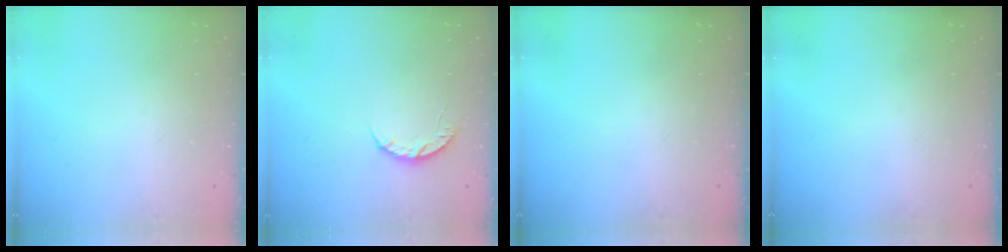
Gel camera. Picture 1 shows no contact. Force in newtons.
{"total": 6.1, "press": 6.1, "slide": 0.7}
{"total": 0.0}
{"total": 0.0}